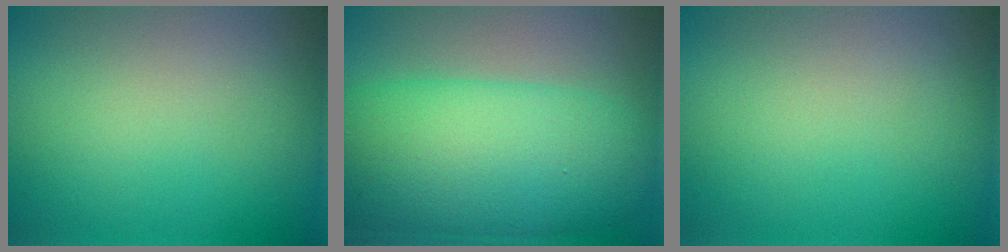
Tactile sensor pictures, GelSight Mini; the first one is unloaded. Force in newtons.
{"total": 11.4, "press": 11.3, "slide": 0.2}
{"total": 0.0}